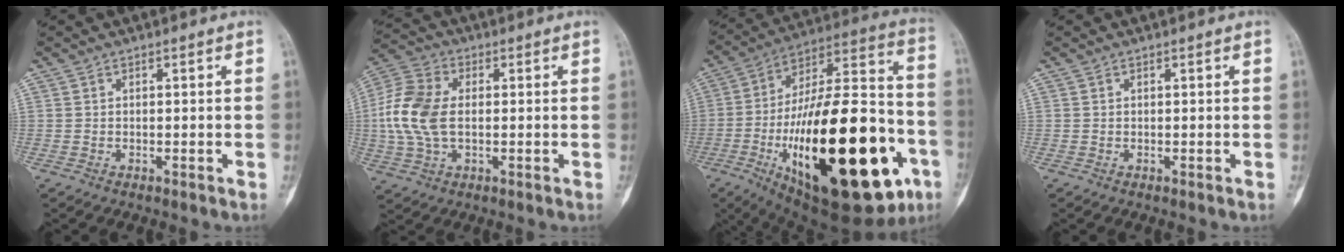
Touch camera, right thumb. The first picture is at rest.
{"total": 12.1, "force": [0.1, 7.3, 9.6], "torque": [-0.216, 0.017, -0.002]}
{"total": 43.1, "force": [-13.1, 16.7, 37.5], "torque": [-0.576, 0.041, -0.190]}
{"total": 0.0}